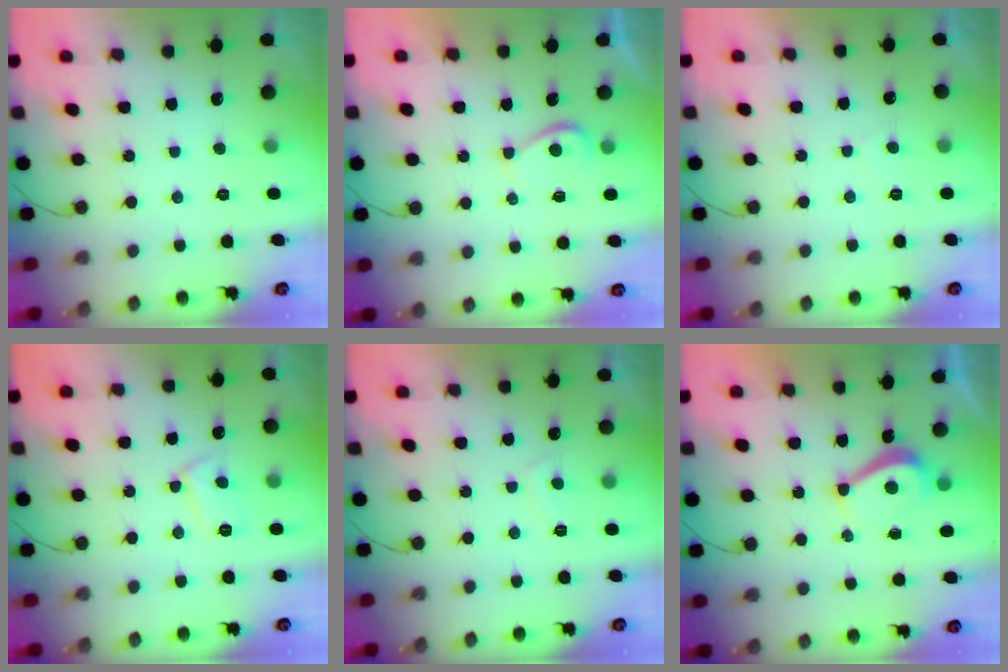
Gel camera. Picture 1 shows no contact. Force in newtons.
{"total": 2.3, "press": 2.3, "slide": 0.5}
{"total": 1.7, "press": 1.5, "slide": 0.7}
{"total": 7.1, "press": 7.1, "slide": 0.6}
{"total": 2.3, "press": 2.2, "slide": 0.6}
{"total": 5.5, "press": 5.4, "slide": 0.8}